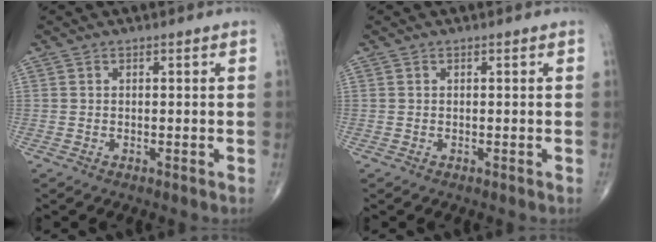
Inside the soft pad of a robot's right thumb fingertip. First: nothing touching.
{"total": 0.0}